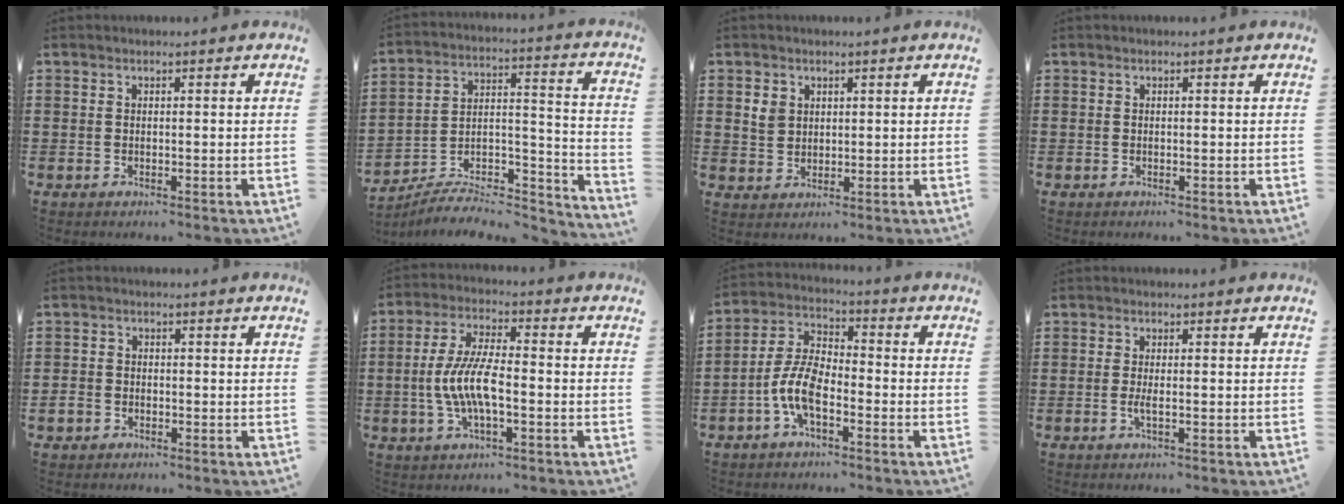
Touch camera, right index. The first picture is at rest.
{"total": 6.2, "force": [-5.7, 1.8, 2.0], "torque": [-0.023, 0.006, -0.110]}
{"total": 2.6, "force": [1.1, 2.2, 1.0], "torque": [-0.026, 0.008, 0.021]}
{"total": 0.0}
{"total": 1.9, "force": [-1.0, 1.5, 0.6], "torque": [-0.021, 0.000, -0.023]}
{"total": 7.8, "force": [-1.8, 2.5, 7.1], "torque": [-0.162, -0.009, -0.041]}
{"total": 7.7, "force": [-3.0, 3.4, 6.2], "torque": [-0.160, -0.006, -0.066]}
{"total": 1.7, "force": [-0.4, 0.2, 1.7], "torque": [-0.038, -0.006, -0.009]}